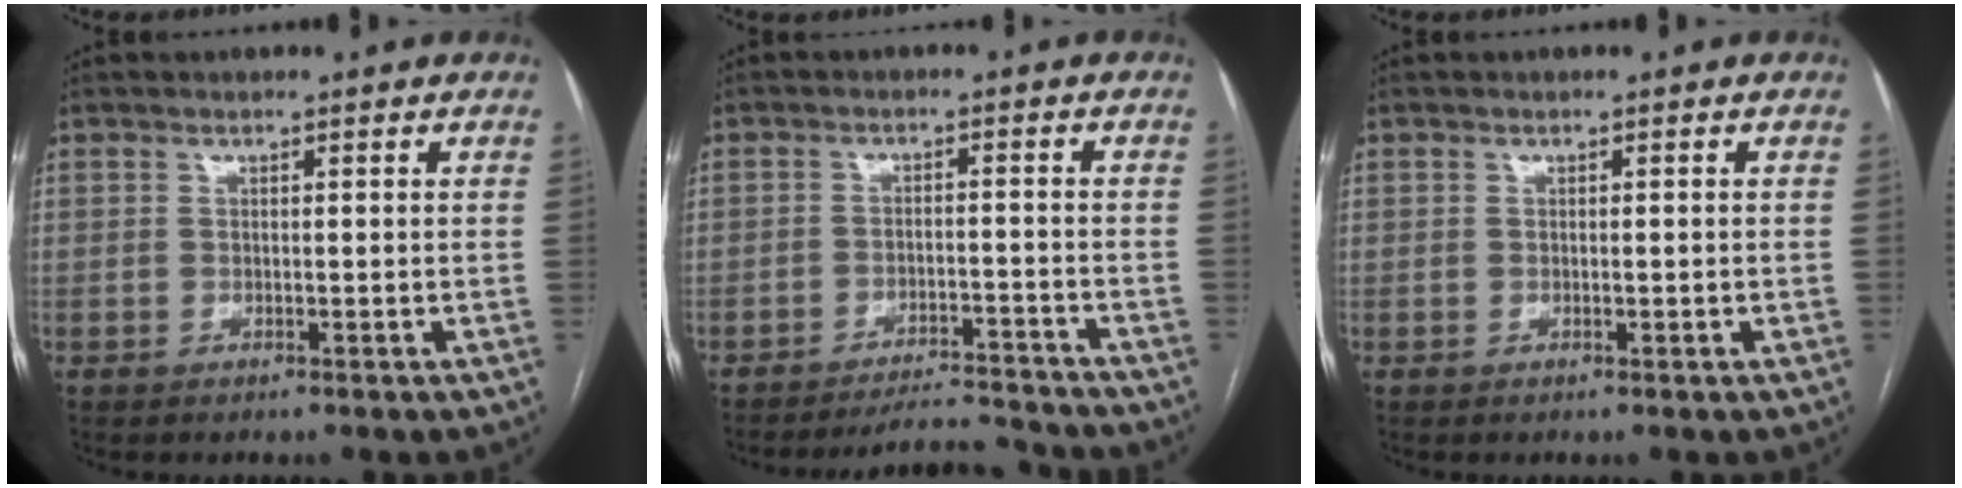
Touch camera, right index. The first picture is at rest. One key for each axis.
{"total": 7.9, "fx": -7.9, "fy": 0.1, "fz": 0.4, "tx": -0.004, "ty": 0.003, "tz": -0.120}
{"total": 0.6, "fx": -0.1, "fy": 0.2, "fz": 0.5, "tx": -0.010, "ty": 0.000, "tz": 0.000}